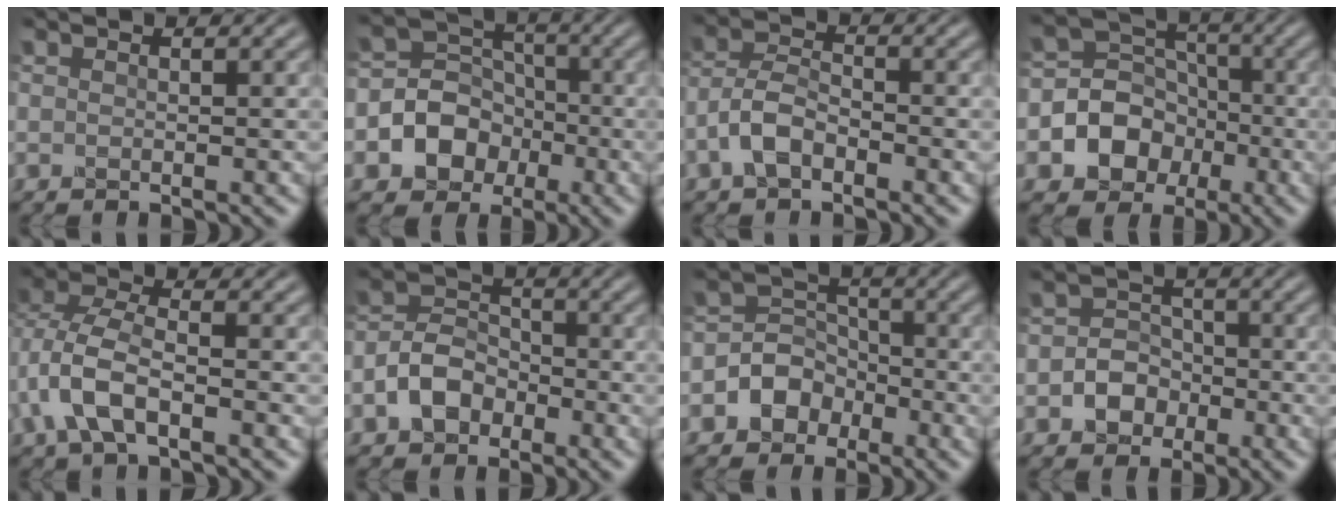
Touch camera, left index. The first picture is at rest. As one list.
[{"total": 5.6, "force": [-1.8, 5.0, 1.7], "torque": [-0.025, 0.009, -0.057]}, {"total": 3.0, "force": [-1.8, 1.6, 1.7], "torque": [-0.044, 0.012, -0.048]}, {"total": 6.5, "force": [-2.0, 5.8, 2.1], "torque": [-0.033, 0.011, -0.065]}, {"total": 4.7, "force": [-1.3, 2.8, 3.6], "torque": [-0.089, 0.005, -0.032]}, {"total": 3.6, "force": [-1.8, 2.7, 1.5], "torque": [-0.035, 0.010, -0.046]}, {"total": 3.2, "force": [-1.7, 2.7, 0.6], "torque": [-0.011, 0.009, -0.037]}, {"total": 2.4, "force": [-0.8, 2.2, 0.6], "torque": [-0.009, 0.008, -0.020]}]